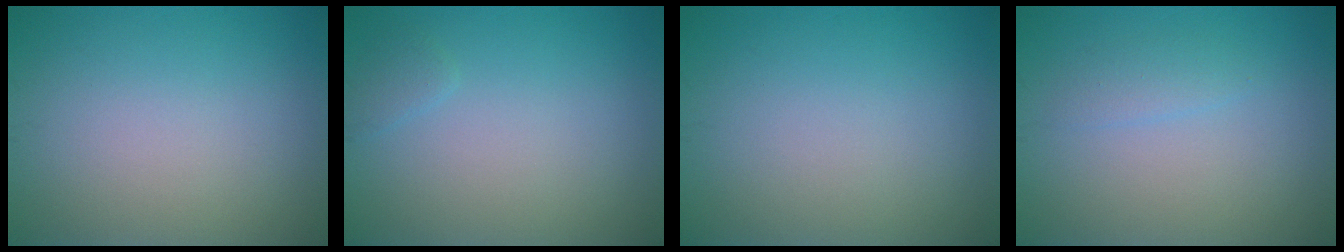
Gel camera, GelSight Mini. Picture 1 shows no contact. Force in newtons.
{"total": 0.8, "press": 0.8, "slide": 0.1}
{"total": 0.0}
{"total": 1.2, "press": 1.2, "slide": 0.1}